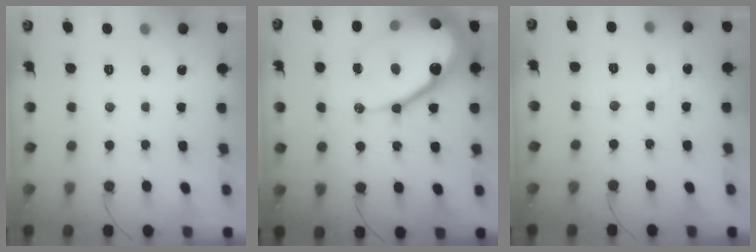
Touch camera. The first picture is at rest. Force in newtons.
{"total": 25.5, "press": 25.4, "slide": 2.3}
{"total": 2.8, "press": 2.8, "slide": 0.2}